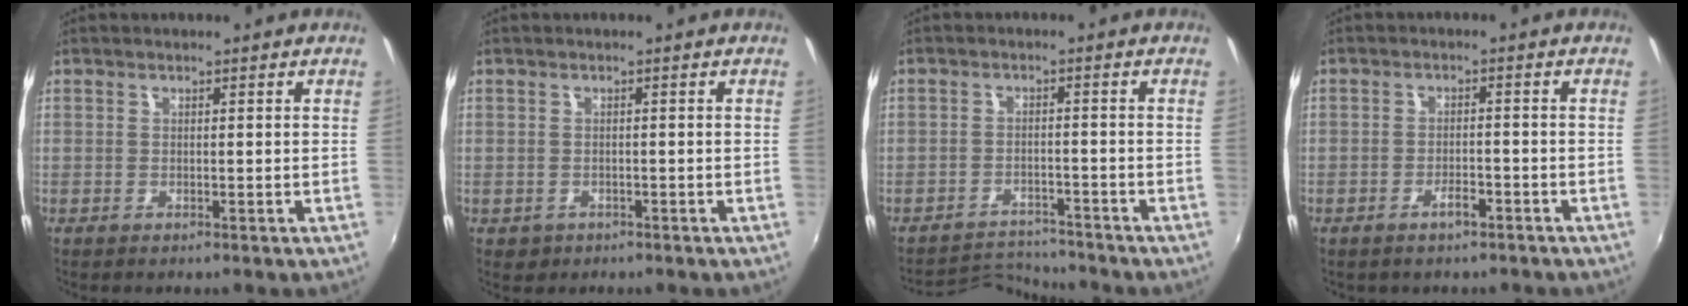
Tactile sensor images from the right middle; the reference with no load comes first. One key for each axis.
{"total": 1.7, "fx": -0.3, "fy": 1.6, "fz": 0.6, "tx": -0.016, "ty": -0.003, "tz": -0.001}
{"total": 5.2, "fx": -5.1, "fy": 0.1, "fz": -0.9, "tx": -0.003, "ty": 0.016, "tz": -0.091}
{"total": 2.2, "fx": -1.4, "fy": 1.0, "fz": 1.3, "tx": -0.027, "ty": 0.003, "tz": -0.019}